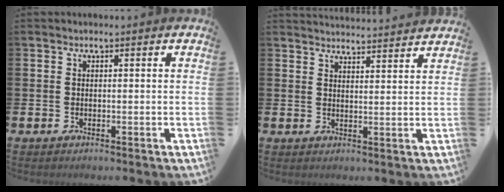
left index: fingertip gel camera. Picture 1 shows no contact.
{"total": 3.7, "force": [3.7, -0.2, -0.1], "torque": [-0.006, -0.027, 0.066]}